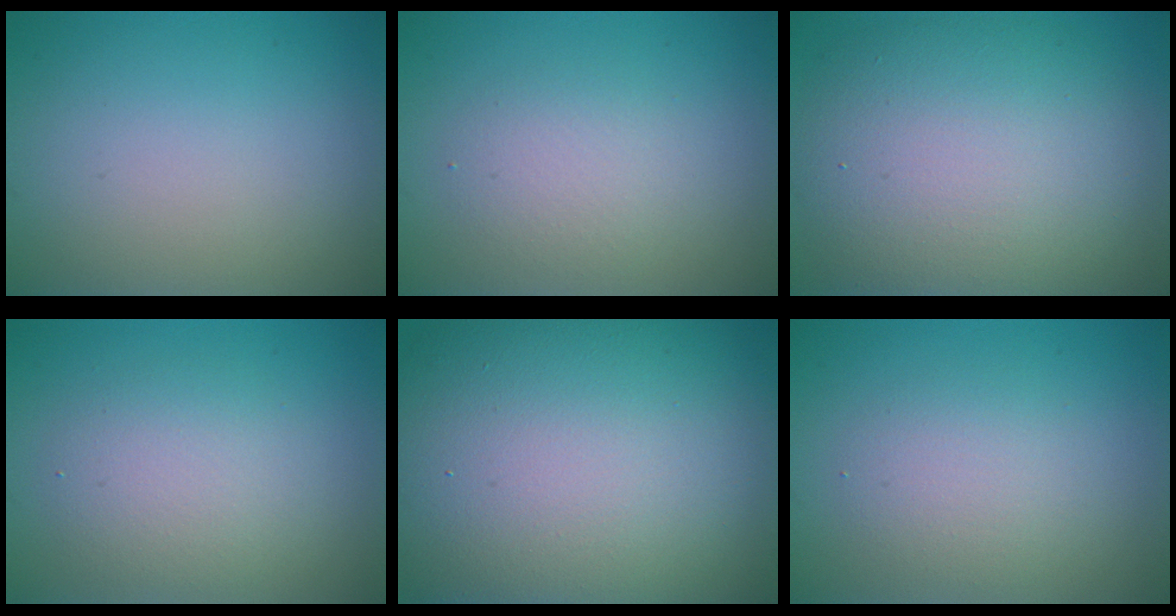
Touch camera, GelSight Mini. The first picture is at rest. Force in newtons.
{"total": 2.5, "press": 2.5, "slide": 0.3}
{"total": 11.1, "press": 11.1, "slide": 0.5}
{"total": 3.4, "press": 3.3, "slide": 0.3}
{"total": 20.2, "press": 20.2, "slide": 0.8}
{"total": 2.6, "press": 2.6, "slide": 0.3}